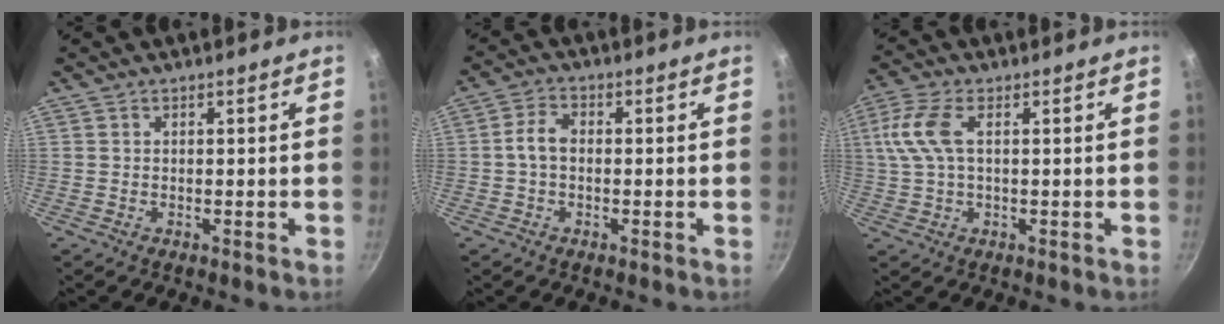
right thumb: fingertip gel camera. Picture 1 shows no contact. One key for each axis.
{"total": 4.1, "fx": -0.2, "fy": 2.7, "fz": 3.0, "tx": -0.058, "ty": 0.017, "tz": -0.011}
{"total": 8.2, "fx": 1.6, "fy": 3.9, "fz": 7.0, "tx": -0.160, "ty": 0.016, "tz": 0.028}